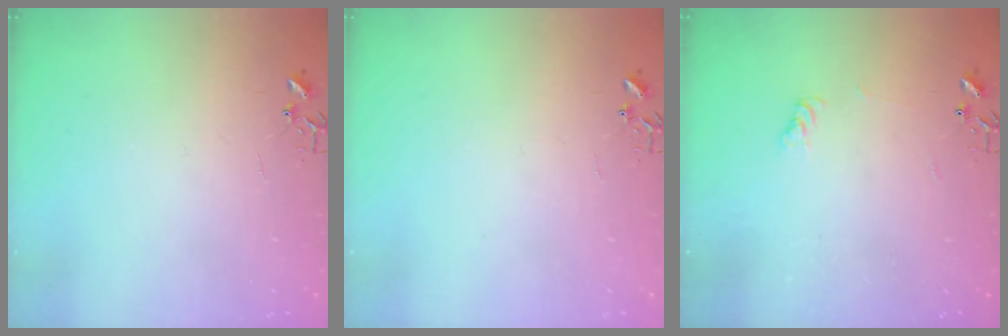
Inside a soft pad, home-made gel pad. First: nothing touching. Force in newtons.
{"total": 0.0}
{"total": 4.5, "press": 4.4, "slide": 0.6}